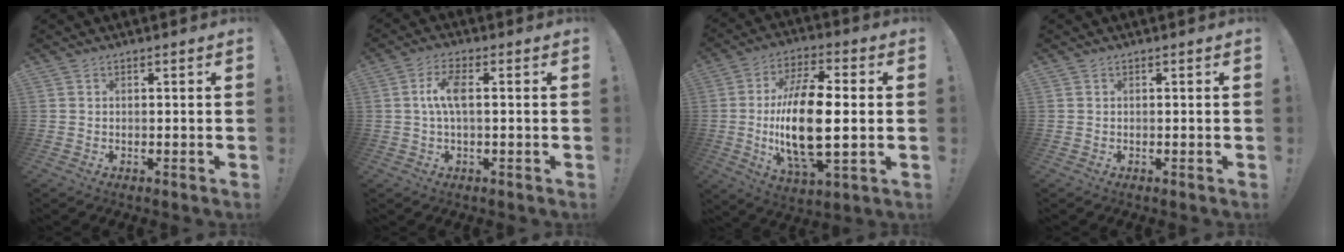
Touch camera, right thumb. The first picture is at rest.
{"total": 6.9, "force": [0.5, 2.3, 6.5], "torque": [-0.125, 0.001, 0.003]}
{"total": 19.9, "force": [-0.7, 7.9, 18.3], "torque": [-0.359, -0.007, -0.017]}
{"total": 0.0}